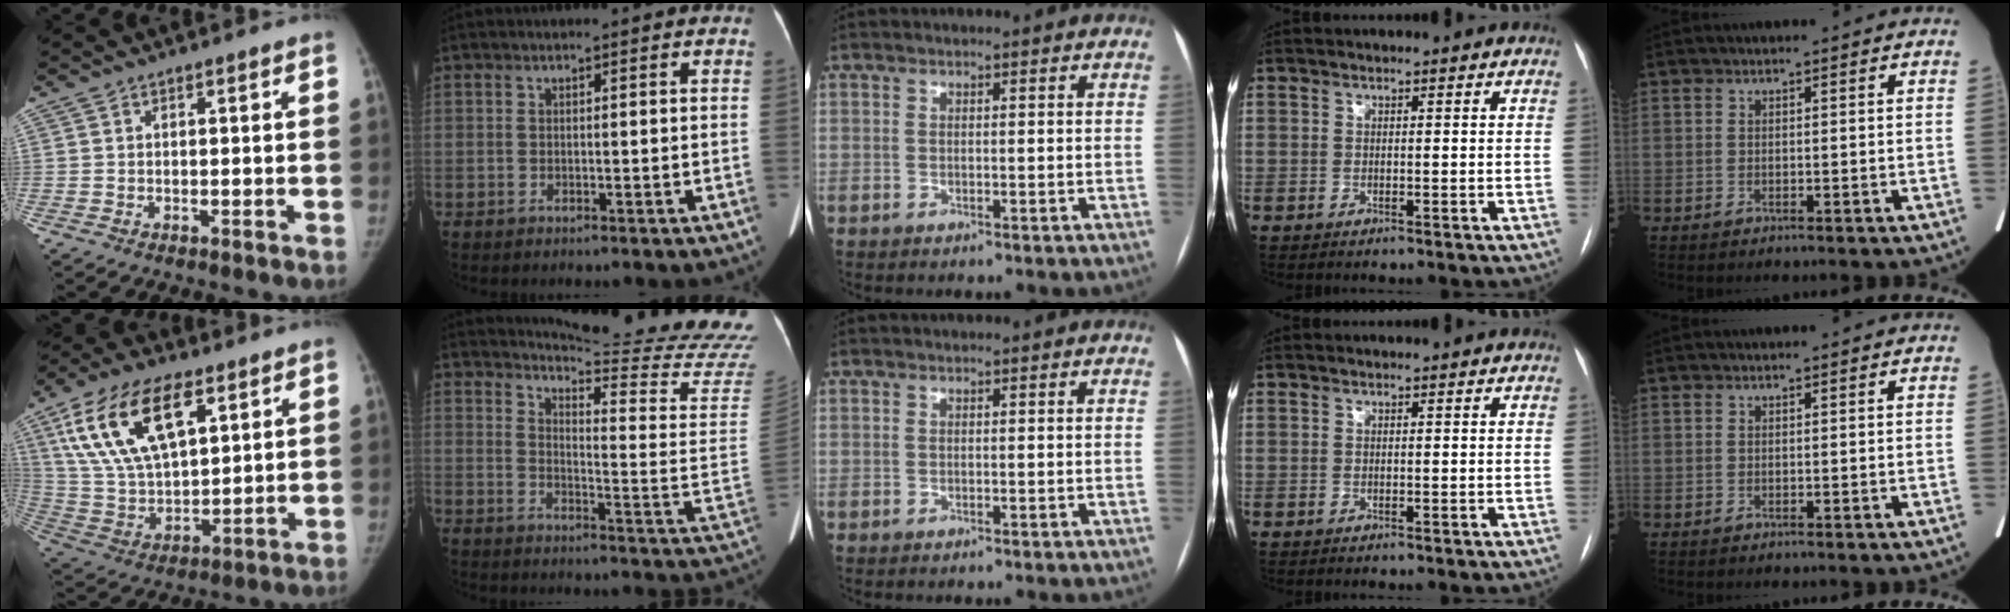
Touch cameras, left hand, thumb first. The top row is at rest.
{"thumb": {"total": 20.2, "force": [9.1, 10.0, 14.9], "torque": [-0.261, -0.024, 0.174]}, "index": {"total": 22.5, "force": [21.7, -1.0, 6.0], "torque": [-0.093, -0.161, 0.248]}}